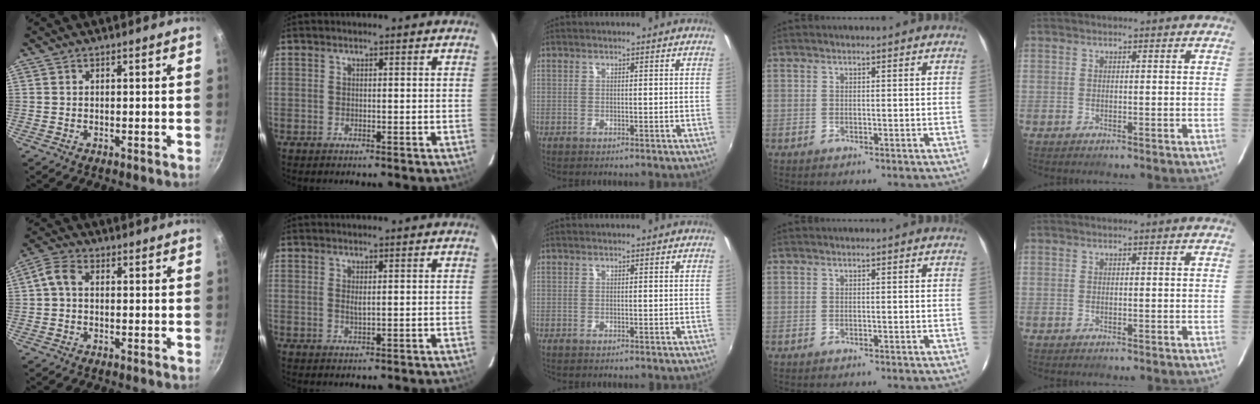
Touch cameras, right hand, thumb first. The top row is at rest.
{"thumb": {"total": 3.9, "force": [-0.1, 2.8, 2.7], "torque": [-0.059, 0.017, -0.013]}, "index": {"total": 1.2, "force": [0.4, 0.2, 1.1], "torque": [-0.020, -0.001, 0.007]}}